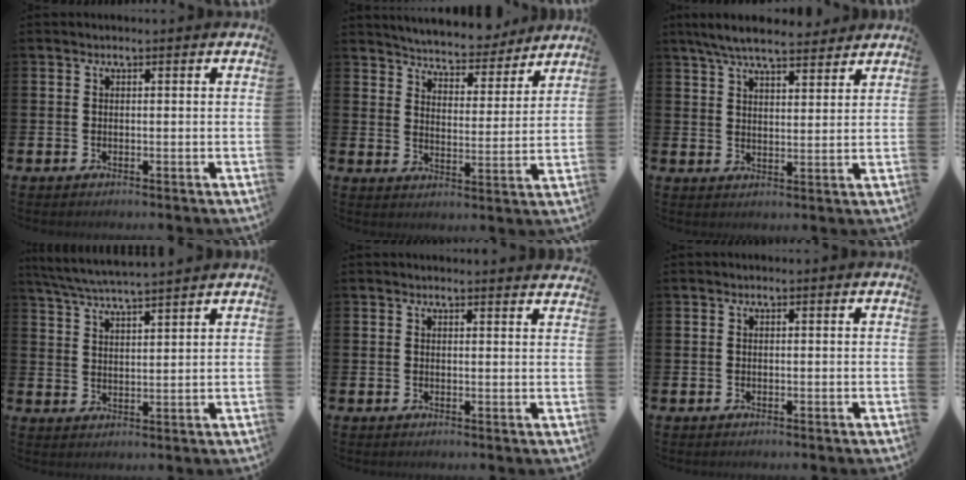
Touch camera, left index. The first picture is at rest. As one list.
[{"total": 5.7, "force": [5.6, 0.9, 0.4], "torque": [-0.032, -0.048, 0.096]}, {"total": 6.8, "force": [6.3, 1.3, 2.2], "torque": [-0.060, -0.021, 0.114]}, {"total": 5.5, "force": [5.3, -0.2, 1.4], "torque": [-0.049, -0.026, 0.096]}, {"total": 1.4, "force": [1.4, -0.1, -0.1], "torque": [0.009, -0.011, 0.023]}, {"total": 0.0}]